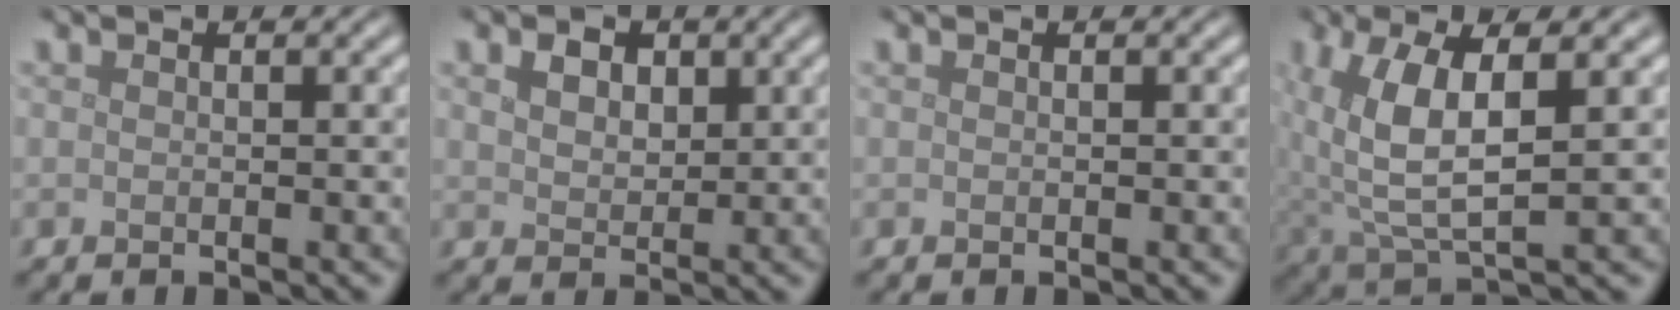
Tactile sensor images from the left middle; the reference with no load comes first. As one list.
[{"total": 2.3, "force": [1.1, 1.6, 1.3], "torque": [-0.025, 0.000, 0.019]}, {"total": 0.0}, {"total": 7.2, "force": [1.6, 3.1, 6.2], "torque": [-0.144, -0.001, 0.032]}]